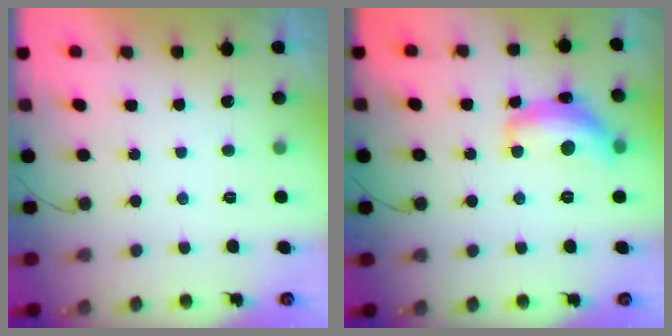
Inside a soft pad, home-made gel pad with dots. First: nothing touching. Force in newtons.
{"total": 14.1, "press": 14.0, "slide": 0.8}